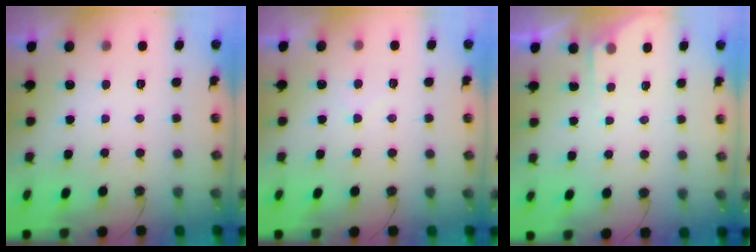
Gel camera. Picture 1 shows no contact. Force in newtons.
{"total": 5.2, "press": 5.1, "slide": 0.7}
{"total": 3.7, "press": 3.7, "slide": 0.4}